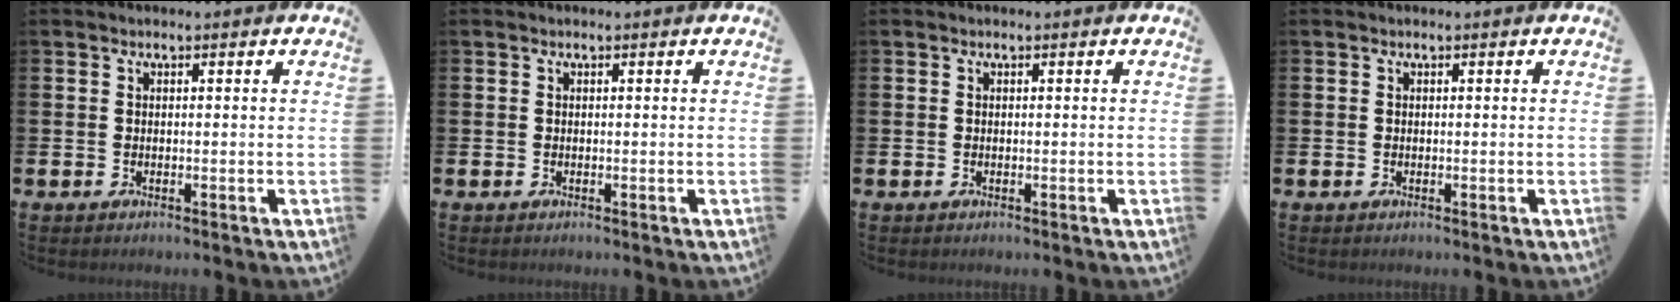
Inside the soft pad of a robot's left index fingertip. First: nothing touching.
{"total": 0.0}
{"total": 0.0}
{"total": 0.0}